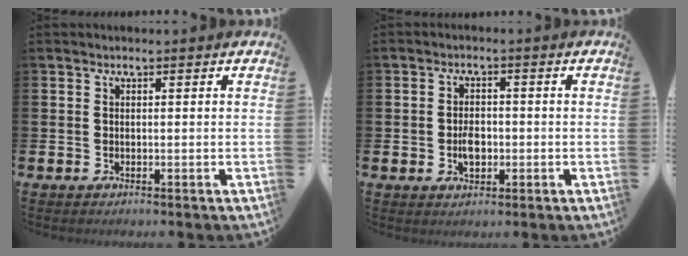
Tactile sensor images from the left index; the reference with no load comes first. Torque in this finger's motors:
{"motor_torque": [0.70, 0.33, 0.09, 0.09]}